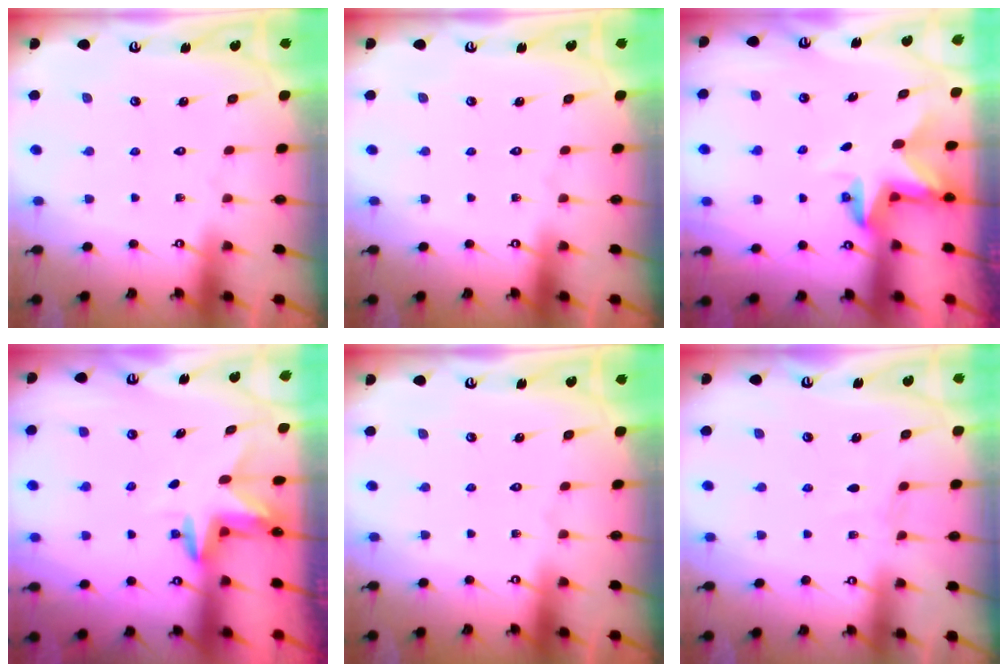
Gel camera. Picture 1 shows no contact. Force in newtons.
{"total": 0.0}
{"total": 2.9, "press": 2.9, "slide": 0.2}
{"total": 3.2, "press": 3.2, "slide": 0.3}
{"total": 0.0}
{"total": 2.6, "press": 2.6, "slide": 0.3}